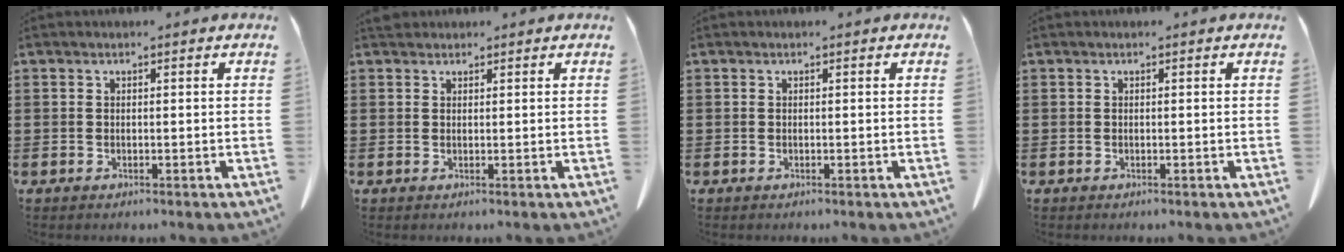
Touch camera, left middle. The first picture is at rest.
{"total": 1.5, "force": [1.3, 0.6, 0.4], "torque": [-0.012, 0.002, 0.025]}
{"total": 0.0}
{"total": 0.0}